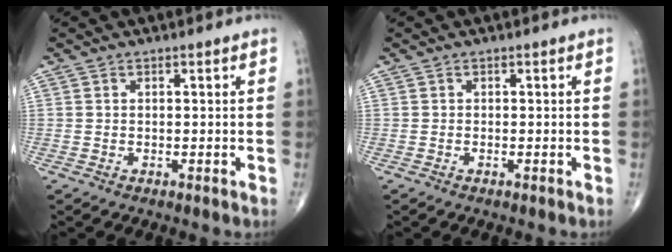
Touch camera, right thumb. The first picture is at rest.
{"total": 0.0}